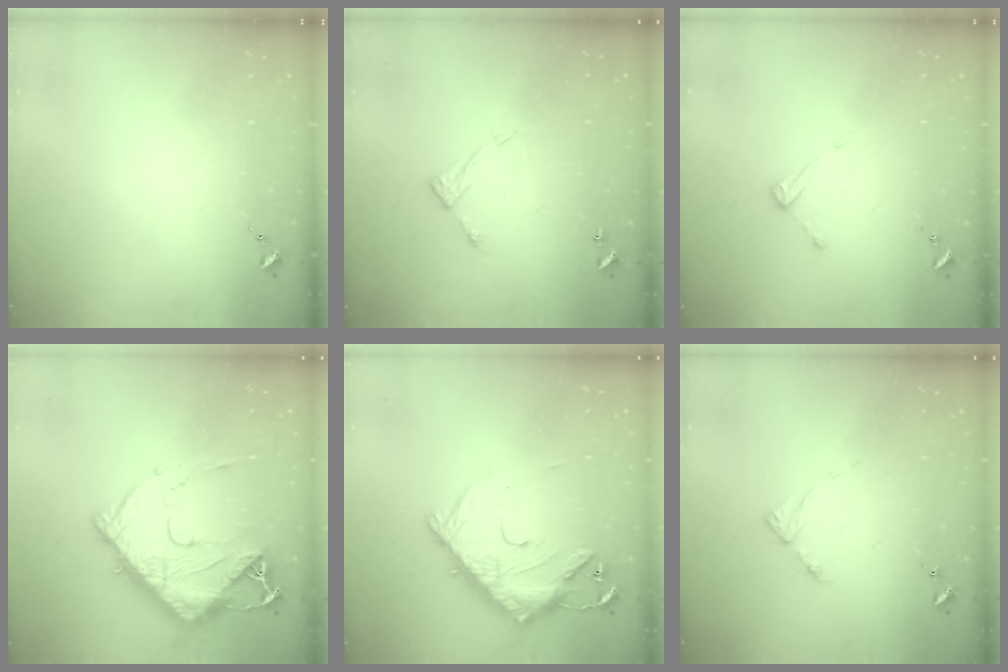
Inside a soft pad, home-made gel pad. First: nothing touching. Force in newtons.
{"total": 6.4, "press": 6.4, "slide": 0.3}
{"total": 4.2, "press": 4.2, "slide": 0.3}
{"total": 14.4, "press": 14.3, "slide": 1.4}
{"total": 15.5, "press": 15.4, "slide": 1.5}
{"total": 3.5, "press": 3.5, "slide": 0.6}